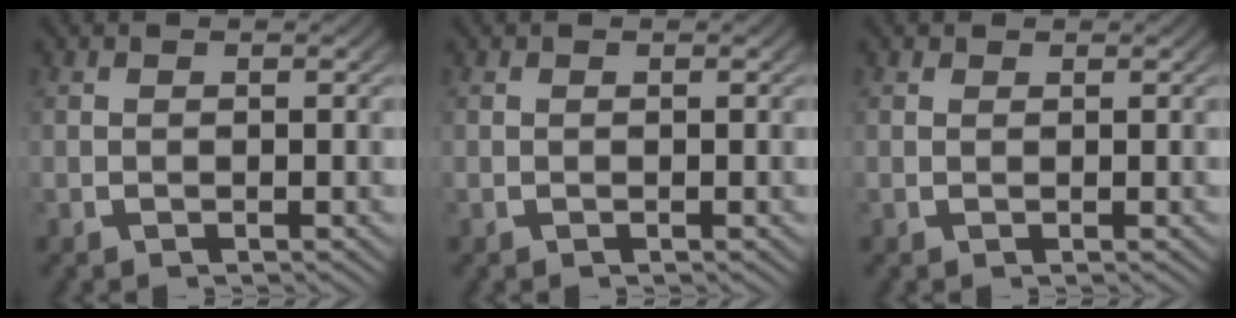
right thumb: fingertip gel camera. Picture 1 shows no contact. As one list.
[{"total": 0.0}, {"total": 0.5, "force": [0.5, 0.3, 0.0], "torque": [0.002, -0.003, 0.010]}]